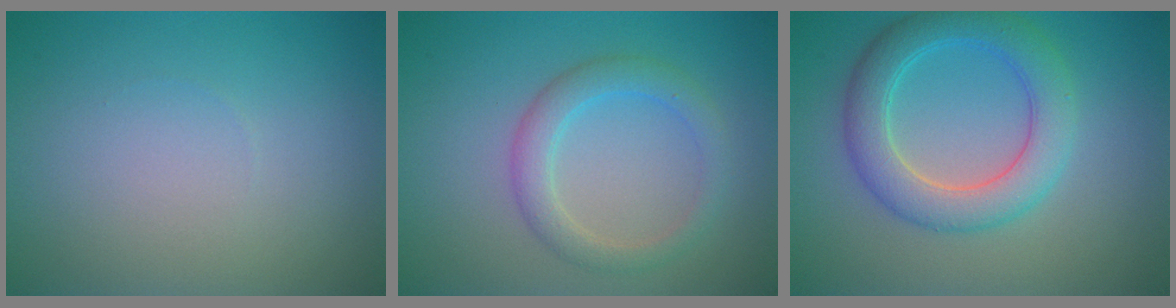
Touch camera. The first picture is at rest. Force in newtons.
{"total": 2.9, "press": 2.9, "slide": 0.2}
{"total": 5.3, "press": 5.3, "slide": 0.3}